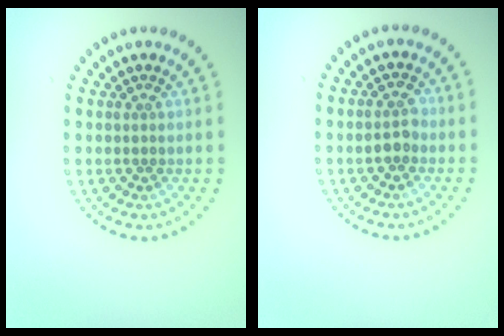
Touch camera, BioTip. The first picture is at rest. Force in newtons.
{"total": 1.8, "press": 1.8, "slide": 0.1}